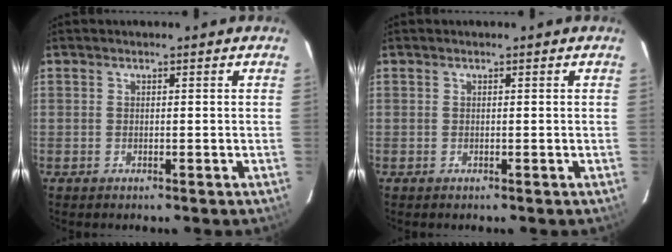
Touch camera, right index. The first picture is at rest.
{"total": 0.0}